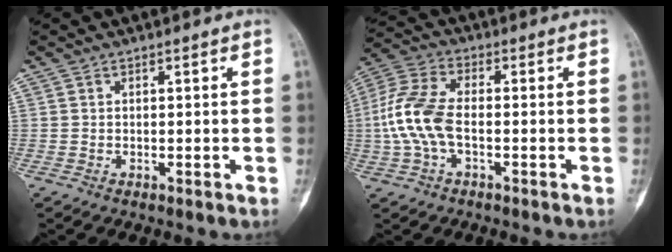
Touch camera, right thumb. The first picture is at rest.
{"total": 10.9, "force": [-1.4, 5.7, 9.2], "torque": [-0.215, 0.026, -0.034]}